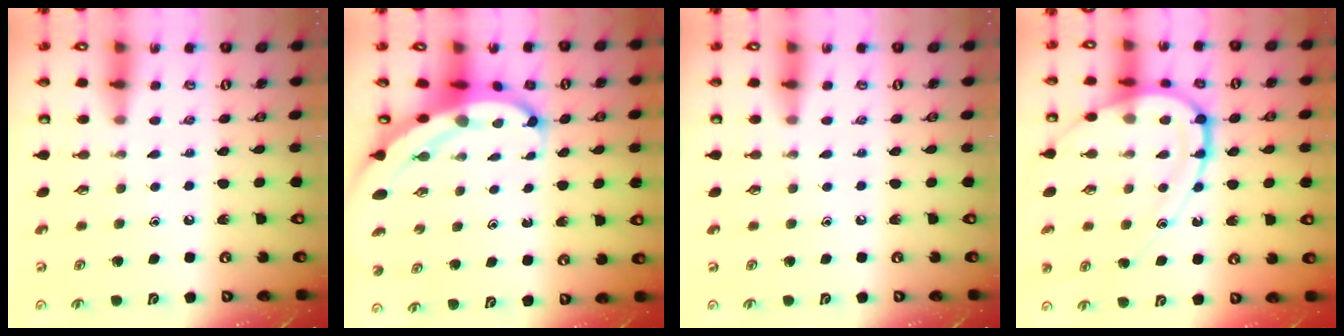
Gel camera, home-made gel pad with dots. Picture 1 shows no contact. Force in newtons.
{"total": 8.6, "press": 8.5, "slide": 1.0}
{"total": 0.0}
{"total": 15.7, "press": 15.6, "slide": 1.6}